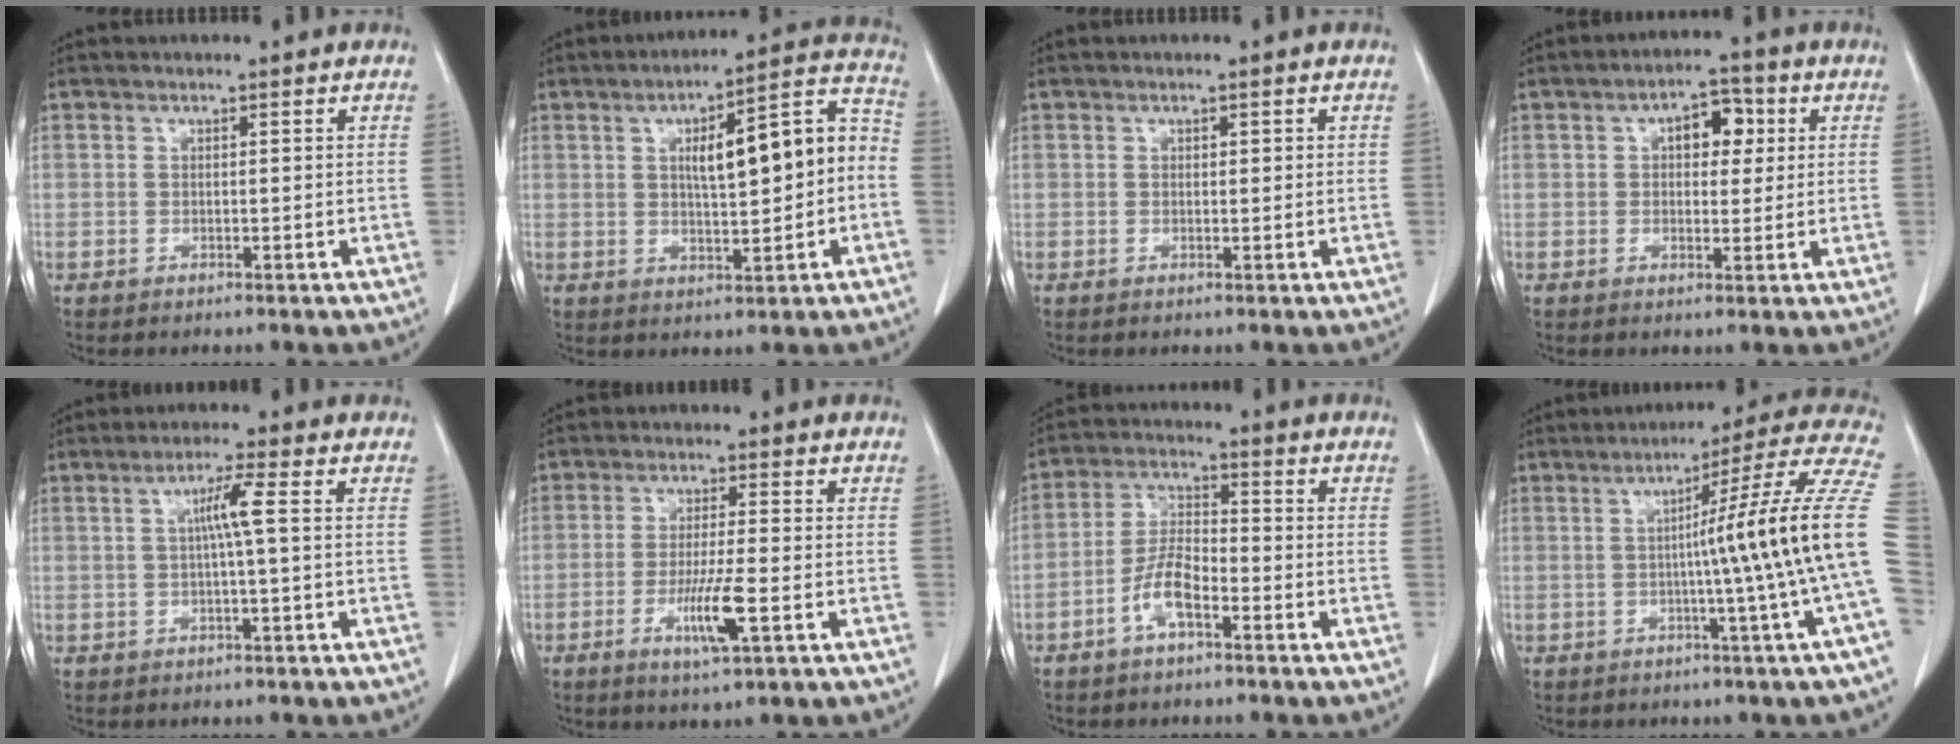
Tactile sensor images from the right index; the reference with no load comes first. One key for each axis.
{"total": 12.7, "fx": 0.3, "fy": 3.1, "fz": 12.3, "tx": -0.173, "ty": 0.043, "tz": 0.010}
{"total": 0.9, "fx": 0.3, "fy": 0.4, "fz": 0.7, "tx": -0.007, "ty": 0.001, "tz": 0.004}
{"total": 5.5, "fx": 1.5, "fy": 3.0, "fz": 4.3, "tx": -0.061, "ty": 0.019, "tz": 0.021}
{"total": 4.3, "fx": 0.5, "fy": -0.5, "fz": 4.2, "tx": -0.077, "ty": 0.008, "tz": 0.009}
{"total": 6.8, "fx": -2.5, "fy": 0.2, "fz": 6.4, "tx": -0.119, "ty": -0.014, "tz": -0.044}
{"total": 6.2, "fx": -3.2, "fy": 2.1, "fz": 4.9, "tx": -0.110, "ty": 0.006, "tz": -0.062}
{"total": 16.3, "fx": -1.4, "fy": -3.1, "fz": 15.9, "tx": -0.197, "ty": 0.007, "tz": -0.029}